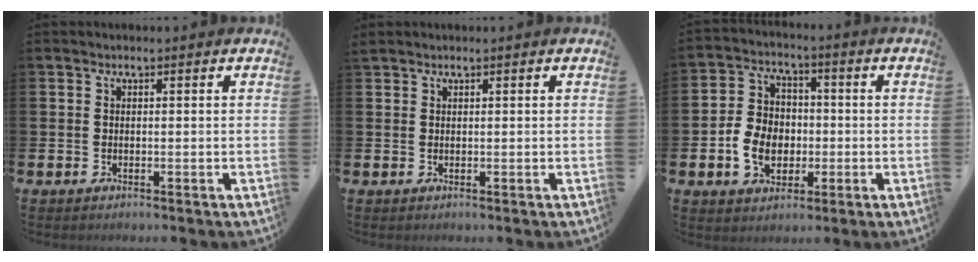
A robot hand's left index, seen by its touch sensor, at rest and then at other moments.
{"total": 0.8, "force": [0.8, 0.2, 0.0], "torque": [0.001, 0.003, 0.015]}
{"total": 7.0, "force": [-1.3, 5.7, 3.8], "torque": [-0.089, 0.013, -0.026]}